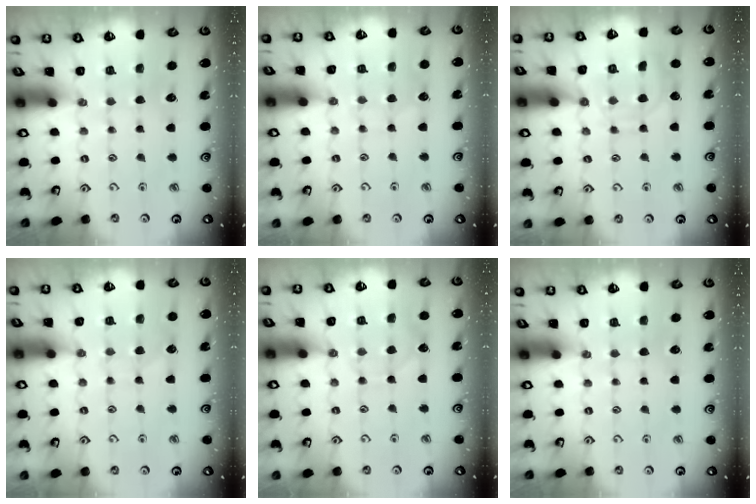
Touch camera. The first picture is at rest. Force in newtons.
{"total": 5.0, "press": 4.9, "slide": 0.4}
{"total": 11.1, "press": 11.0, "slide": 0.7}
{"total": 6.2, "press": 6.2, "slide": 0.5}
{"total": 6.1, "press": 6.1, "slide": 0.6}
{"total": 0.0}